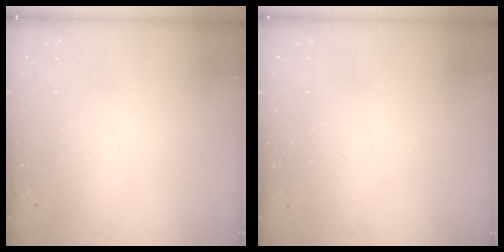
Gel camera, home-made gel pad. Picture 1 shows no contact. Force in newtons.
{"total": 1.5, "press": 1.5, "slide": 0.1}